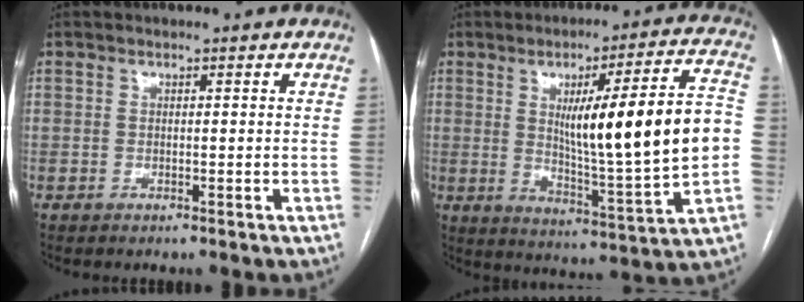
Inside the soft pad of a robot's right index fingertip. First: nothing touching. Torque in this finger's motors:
{"motor_torque": [1.58, 0.34, 0.91, 0.21]}